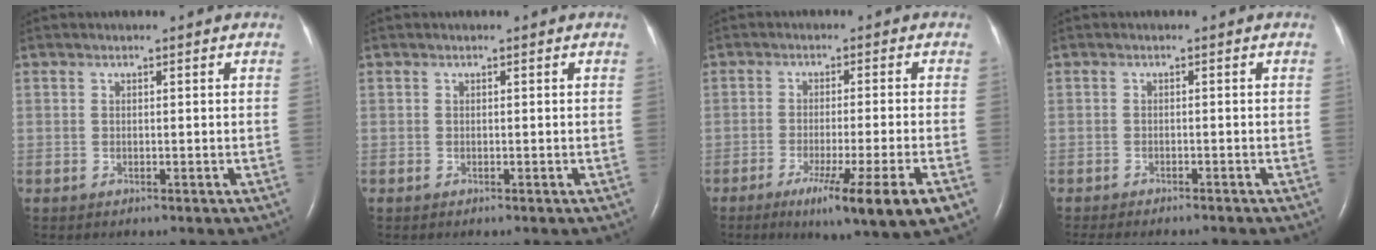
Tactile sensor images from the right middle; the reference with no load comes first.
{"total": 0.0}
{"total": 11.2, "force": [-6.0, -1.0, 9.4], "torque": [-0.141, -0.031, -0.092]}
{"total": 8.9, "force": [-8.1, 1.7, 3.4], "torque": [-0.045, -0.010, -0.107]}